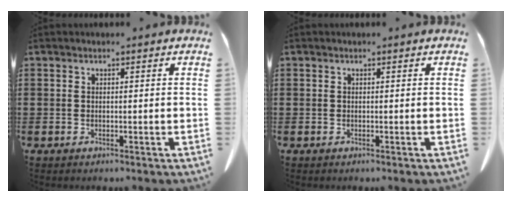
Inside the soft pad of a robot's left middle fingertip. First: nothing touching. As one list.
[{"total": 0.0}]